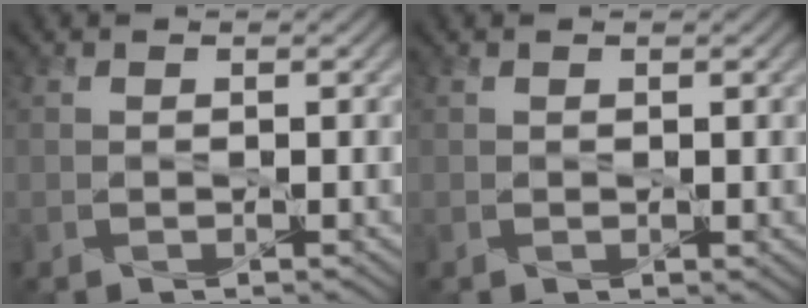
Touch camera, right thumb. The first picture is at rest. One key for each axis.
{"total": 0.5, "fx": 0.1, "fy": 0.4, "fz": 0.3, "tx": -0.004, "ty": -0.003, "tz": 0.005}